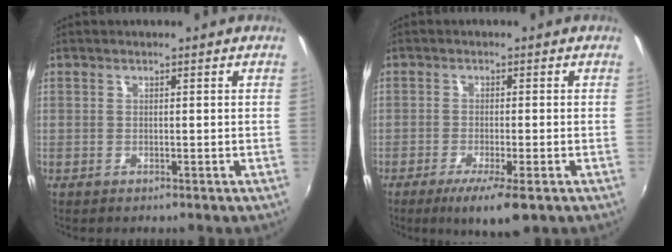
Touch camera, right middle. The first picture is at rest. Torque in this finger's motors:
{"motor_torque": [0.85, -0.71, 0.22, 0.12]}